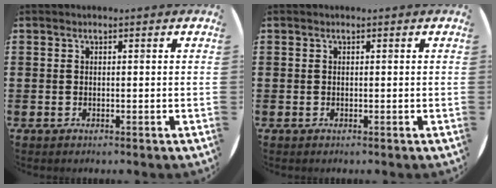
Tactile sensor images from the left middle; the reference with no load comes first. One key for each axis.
{"total": 0.0}